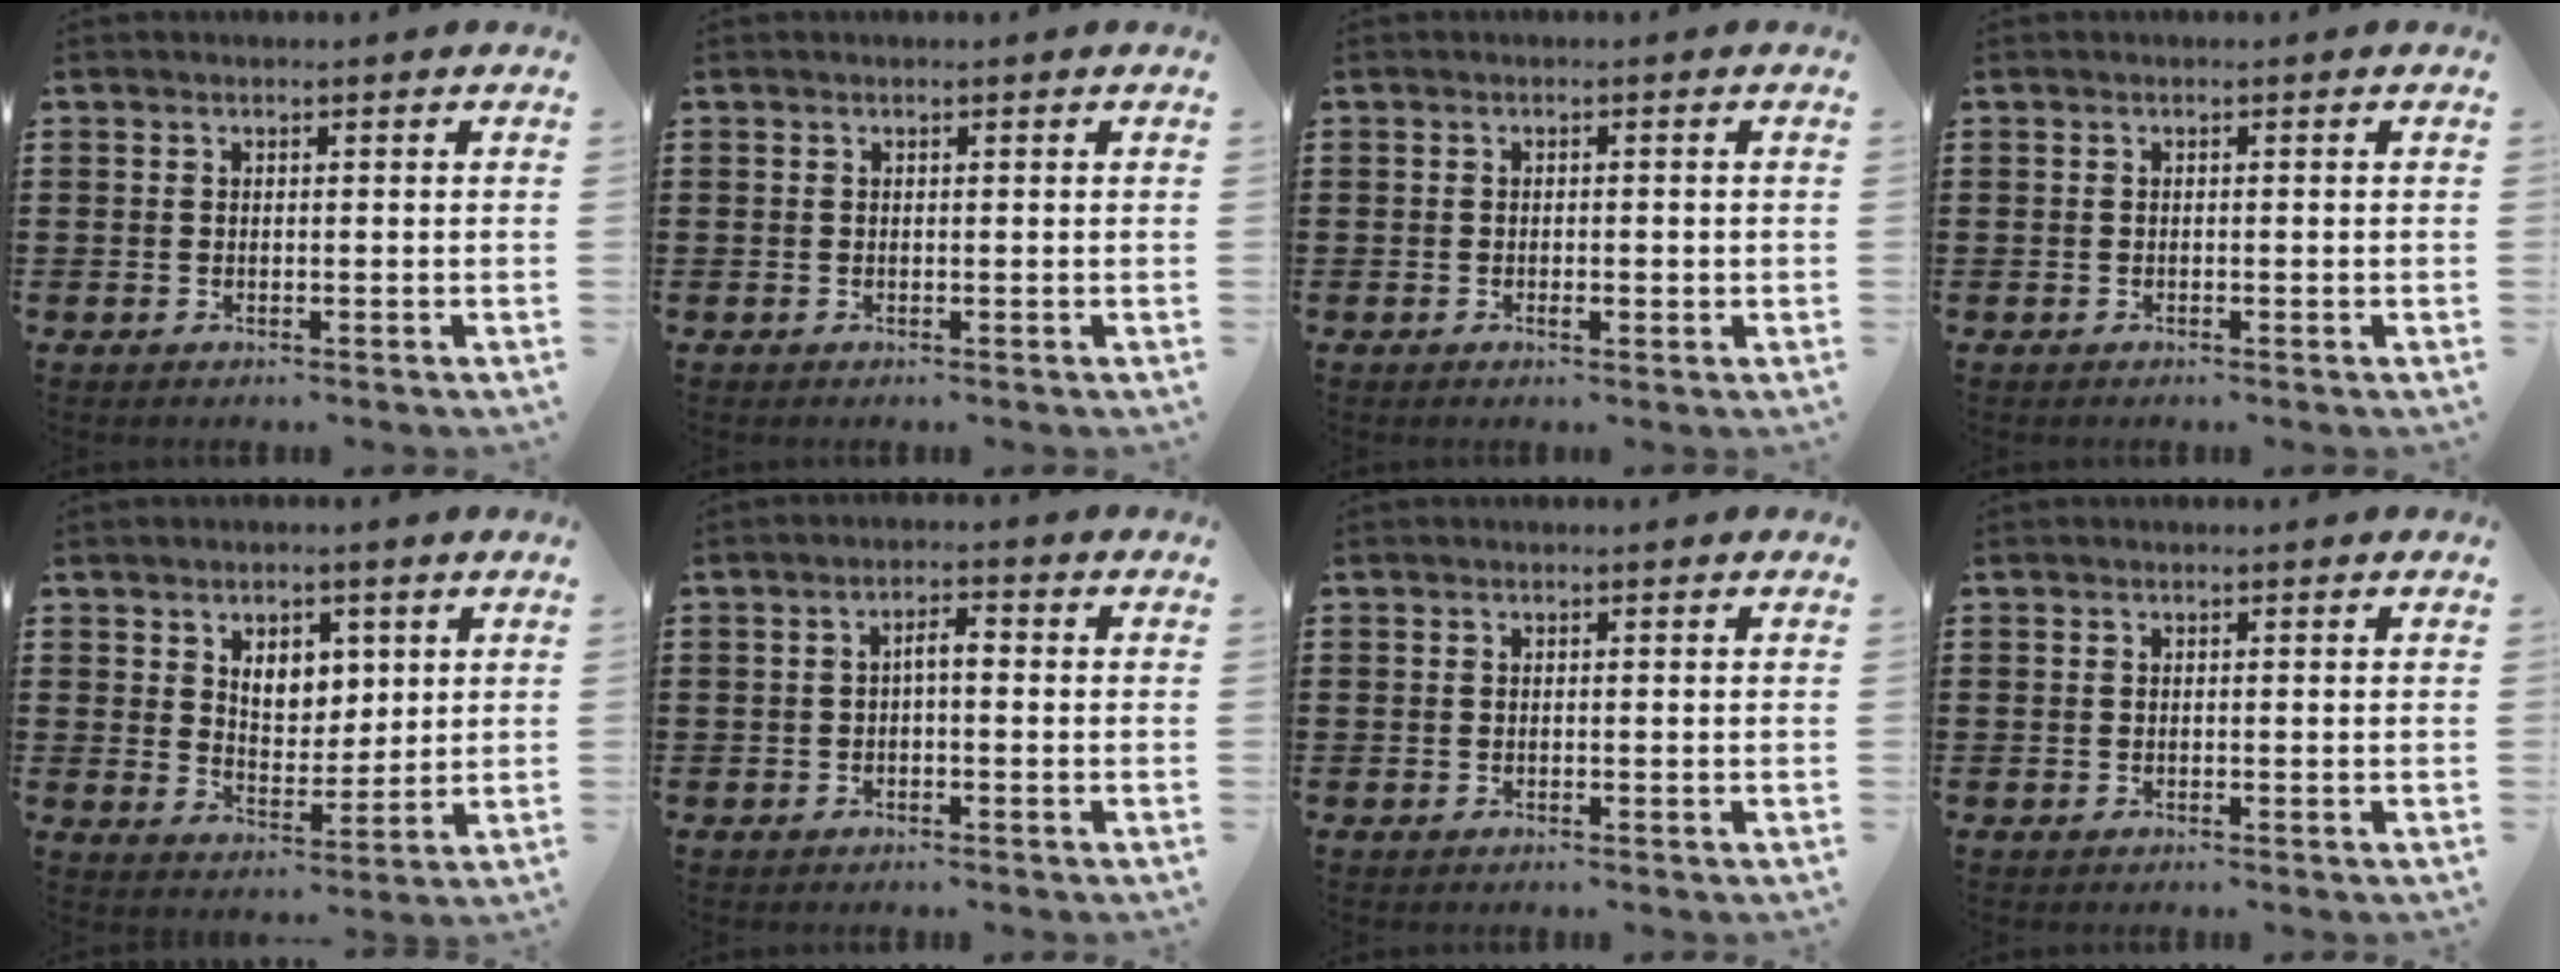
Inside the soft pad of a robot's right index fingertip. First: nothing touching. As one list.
[{"total": 0.0}, {"total": 1.1, "force": [-0.4, 0.4, 1.0], "torque": [-0.017, 0.000, -0.007]}, {"total": 0.0}, {"total": 5.0, "force": [2.3, 3.5, 2.6], "torque": [-0.050, 0.007, 0.038]}, {"total": 2.3, "force": [-0.5, 0.7, 2.2], "torque": [-0.041, 0.006, -0.013]}, {"total": 0.0}, {"total": 0.0}]